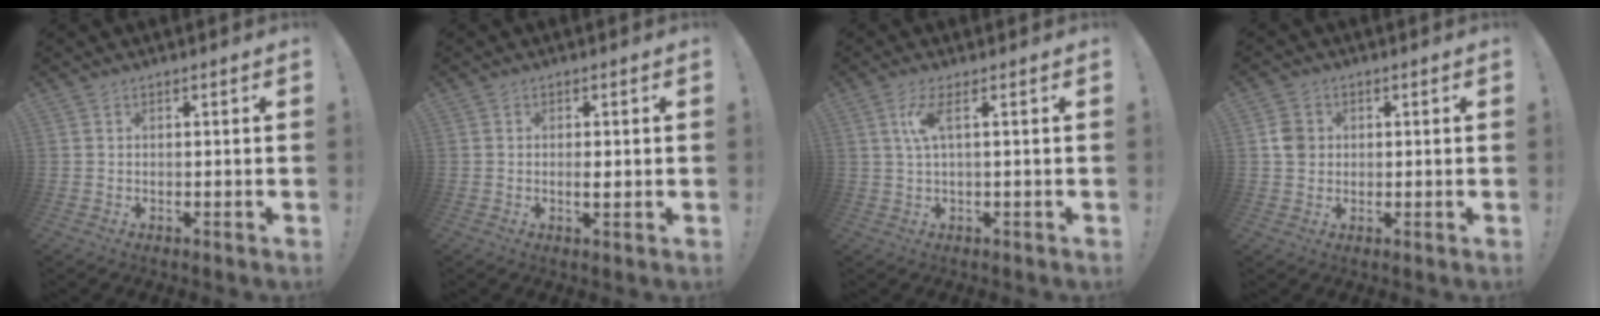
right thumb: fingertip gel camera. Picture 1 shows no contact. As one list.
[{"total": 2.0, "force": [-0.1, 0.5, 2.0], "torque": [-0.019, -0.006, -0.005]}, {"total": 5.3, "force": [1.4, 0.7, 5.1], "torque": [-0.092, -0.003, 0.021]}, {"total": 4.6, "force": [0.4, 4.2, 1.9], "torque": [-0.015, 0.004, 0.008]}]